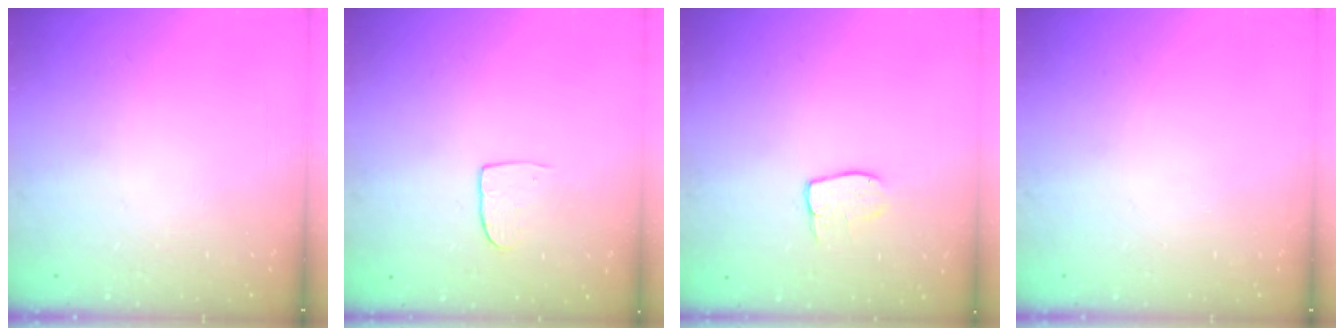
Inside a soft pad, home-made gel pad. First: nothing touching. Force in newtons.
{"total": 4.1, "press": 4.1, "slide": 0.3}
{"total": 6.3, "press": 6.3, "slide": 0.2}
{"total": 0.0}